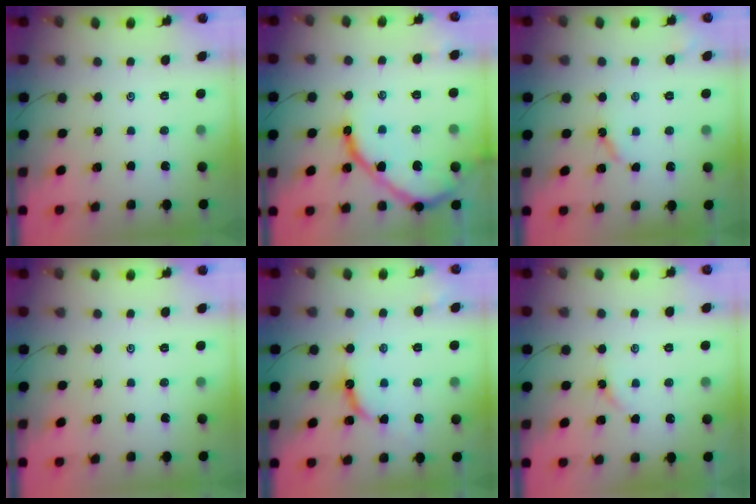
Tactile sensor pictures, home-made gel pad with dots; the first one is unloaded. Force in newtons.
{"total": 13.0, "press": 12.9, "slide": 1.4}
{"total": 3.9, "press": 3.8, "slide": 0.6}
{"total": 0.0}
{"total": 9.2, "press": 9.2, "slide": 0.8}
{"total": 2.5, "press": 2.4, "slide": 0.6}